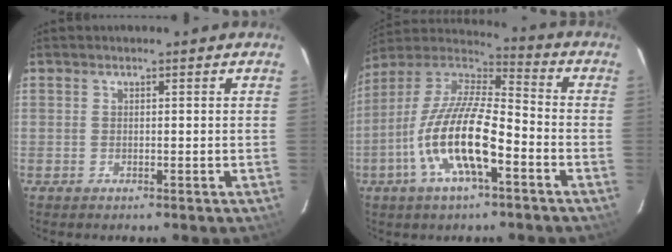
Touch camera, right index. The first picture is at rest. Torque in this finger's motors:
{"motor_torque": [1.67, -0.47, 0.92, 0.21]}